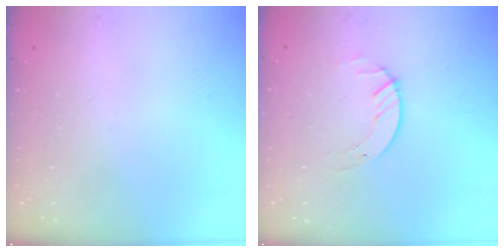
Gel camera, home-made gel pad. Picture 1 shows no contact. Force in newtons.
{"total": 2.7, "press": 2.7, "slide": 0.3}